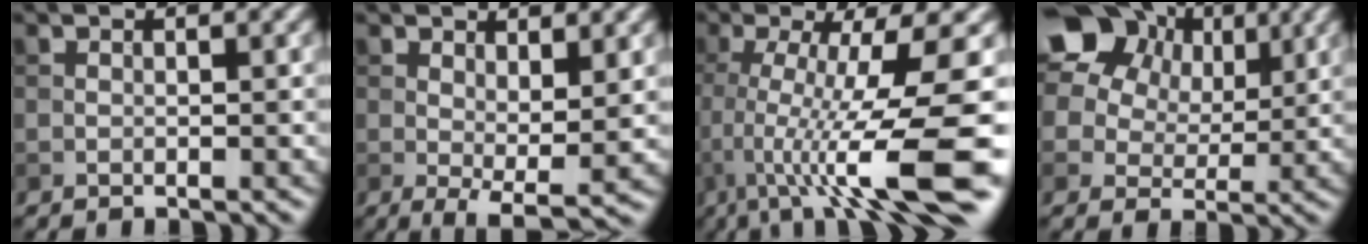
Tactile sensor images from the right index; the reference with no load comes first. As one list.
[{"total": 4.1, "force": [0.8, 1.6, 3.7], "torque": [-0.059, -0.012, 0.018]}, {"total": 12.1, "force": [-2.8, 2.5, 11.5], "torque": [-0.169, -0.009, -0.037]}, {"total": 18.9, "force": [9.8, 13.5, 8.9], "torque": [-0.218, 0.047, 0.186]}]